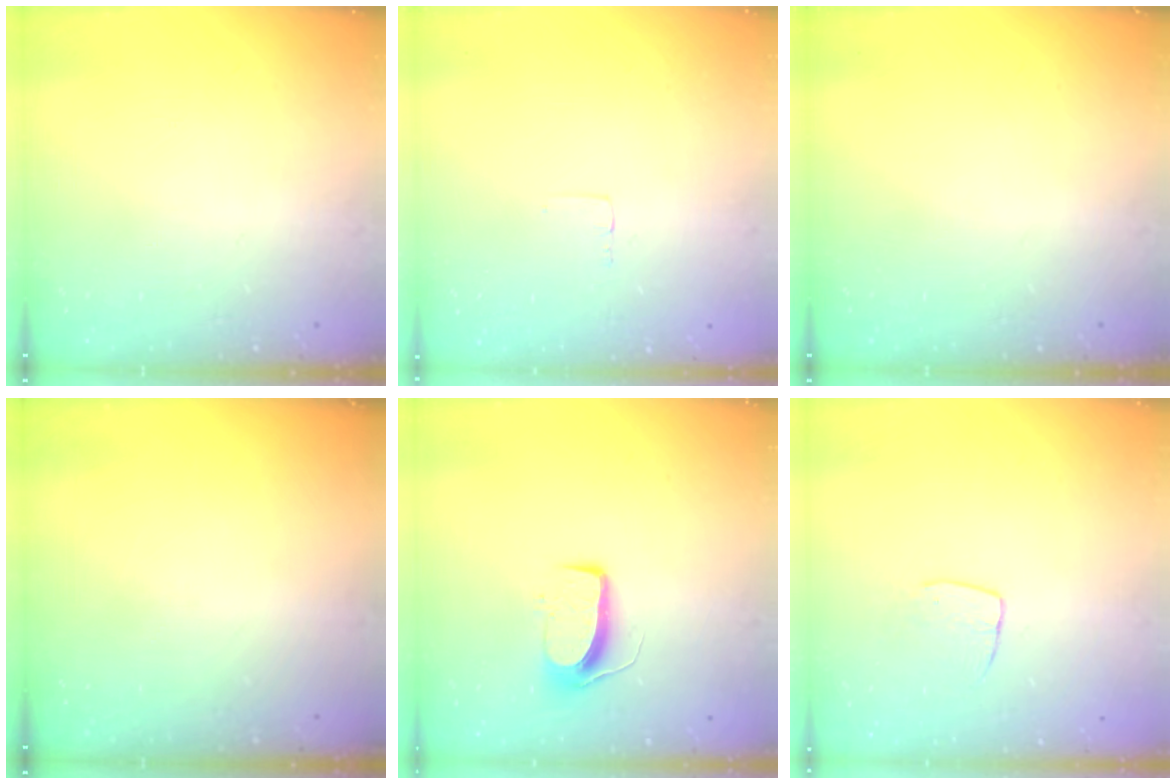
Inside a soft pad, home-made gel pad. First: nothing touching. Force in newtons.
{"total": 2.4, "press": 2.4, "slide": 0.1}
{"total": 0.0}
{"total": 0.0}
{"total": 9.3, "press": 9.3, "slide": 0.5}
{"total": 7.0, "press": 6.9, "slide": 0.5}